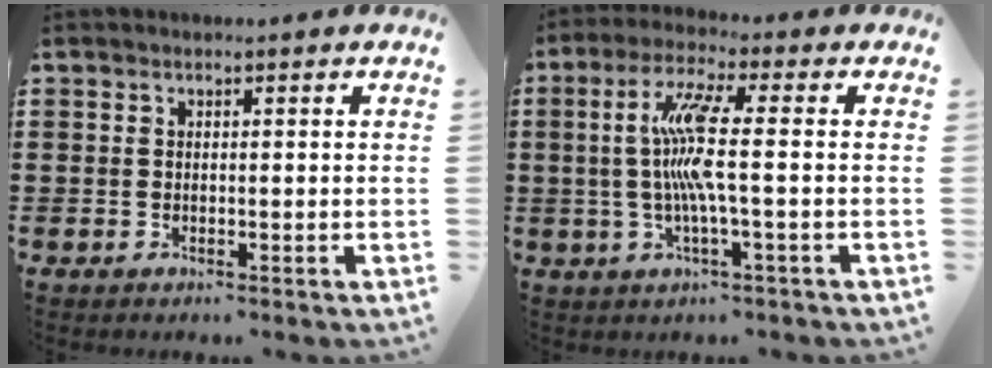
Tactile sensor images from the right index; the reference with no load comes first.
{"total": 8.3, "force": [-0.1, 0.1, 8.3], "torque": [-0.187, -0.016, -0.020]}